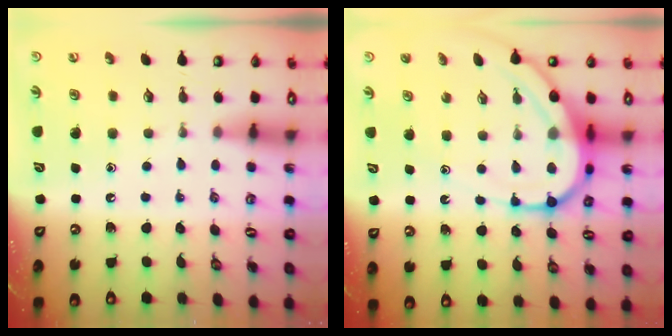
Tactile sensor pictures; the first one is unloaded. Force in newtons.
{"total": 12.3, "press": 12.2, "slide": 1.2}